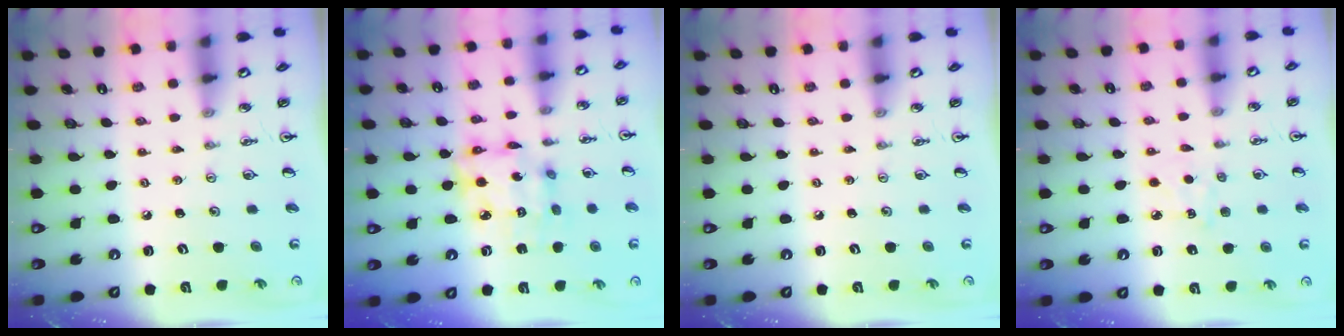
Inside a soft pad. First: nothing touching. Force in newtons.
{"total": 12.0, "press": 12.0, "slide": 1.1}
{"total": 0.0}
{"total": 4.3, "press": 4.2, "slide": 0.6}